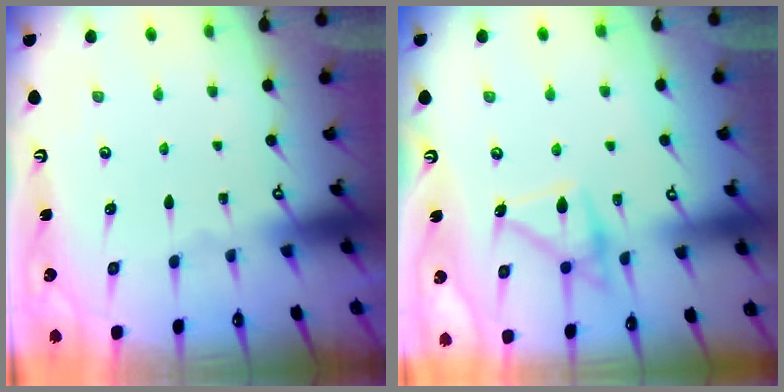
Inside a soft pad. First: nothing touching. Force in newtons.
{"total": 16.5, "press": 16.4, "slide": 1.1}